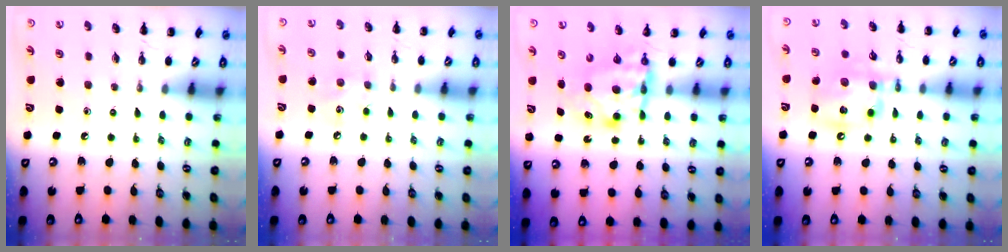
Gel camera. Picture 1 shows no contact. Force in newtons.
{"total": 6.4, "press": 6.3, "slide": 1.4}
{"total": 6.0, "press": 6.0, "slide": 0.5}
{"total": 13.5, "press": 13.3, "slide": 2.1}